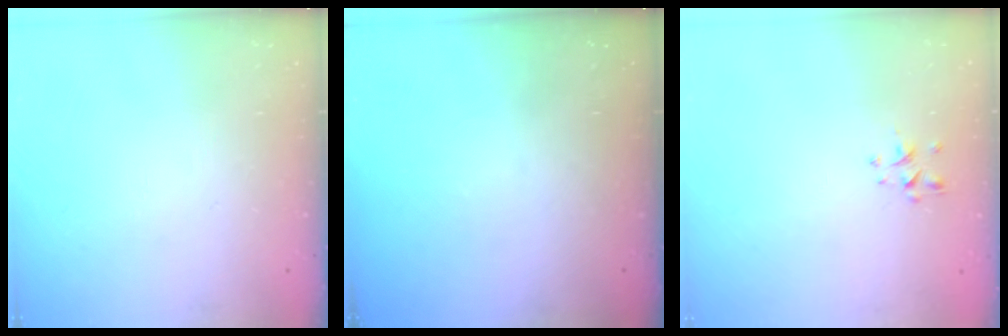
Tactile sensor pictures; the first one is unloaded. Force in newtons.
{"total": 0.0}
{"total": 1.3, "press": 1.1, "slide": 0.6}